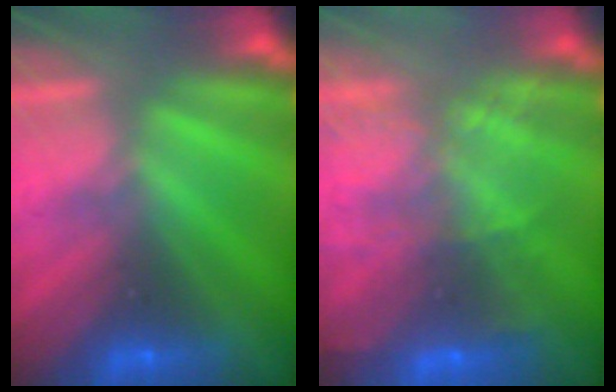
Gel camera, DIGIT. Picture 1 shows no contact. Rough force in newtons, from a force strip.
{"total": 7.9}